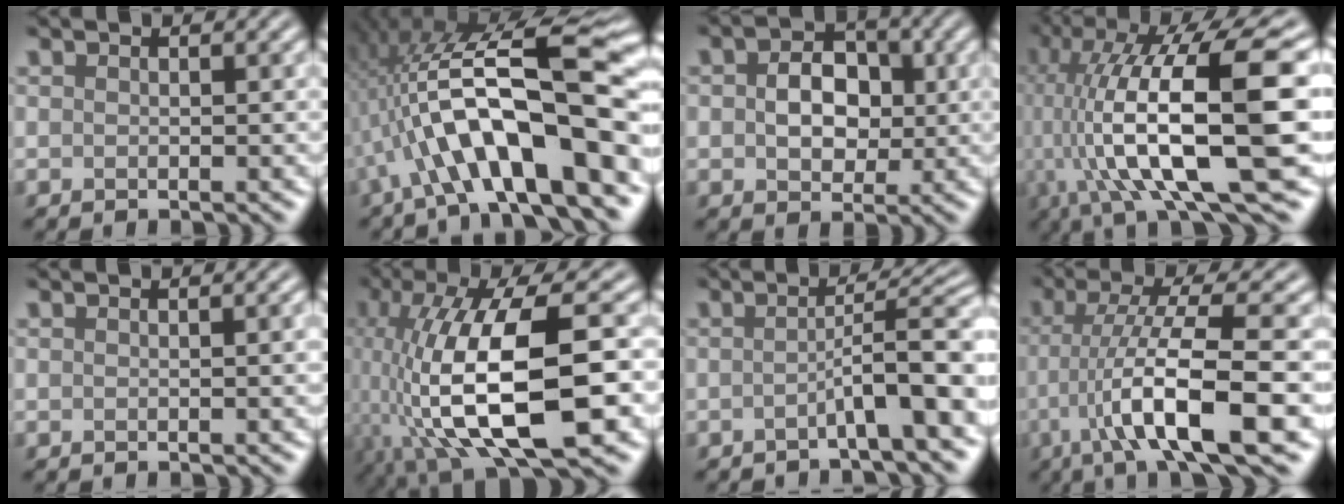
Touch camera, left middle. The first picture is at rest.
{"total": 12.9, "force": [-1.7, 4.2, 12.0], "torque": [-0.187, 0.022, -0.027]}
{"total": 4.1, "force": [0.3, 3.0, 2.7], "torque": [-0.050, 0.004, 0.002]}
{"total": 15.7, "force": [0.3, 4.2, 15.1], "torque": [-0.266, 0.021, 0.017]}
{"total": 1.6, "force": [0.1, 0.6, 1.5], "torque": [-0.010, 0.003, -0.001]}
{"total": 14.3, "force": [-3.5, 5.3, 12.8], "torque": [-0.239, 0.005, -0.064]}
{"total": 5.4, "force": [-1.3, 0.7, 5.2], "torque": [-0.073, 0.020, -0.029]}
{"total": 9.4, "force": [-2.7, 1.6, 8.8], "torque": [-0.137, 0.023, -0.046]}